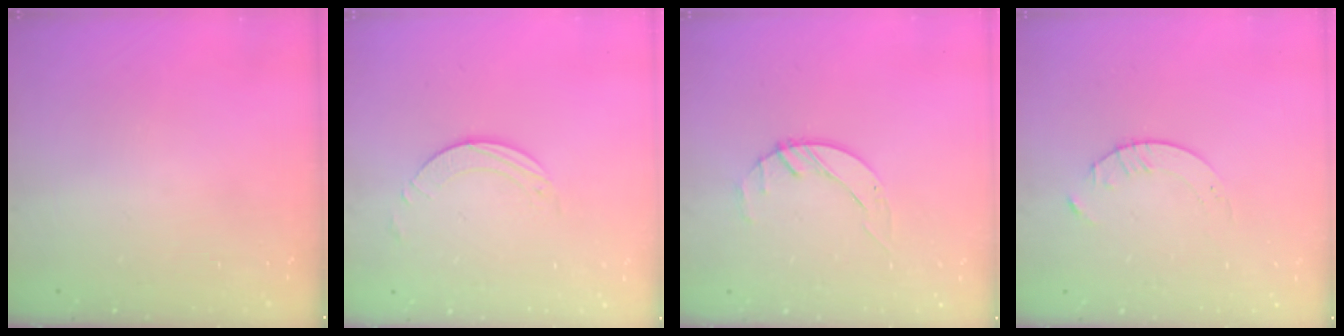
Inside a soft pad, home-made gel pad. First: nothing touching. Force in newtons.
{"total": 1.9, "press": 1.9, "slide": 0.2}
{"total": 2.1, "press": 2.0, "slide": 0.3}
{"total": 4.1, "press": 4.0, "slide": 0.5}